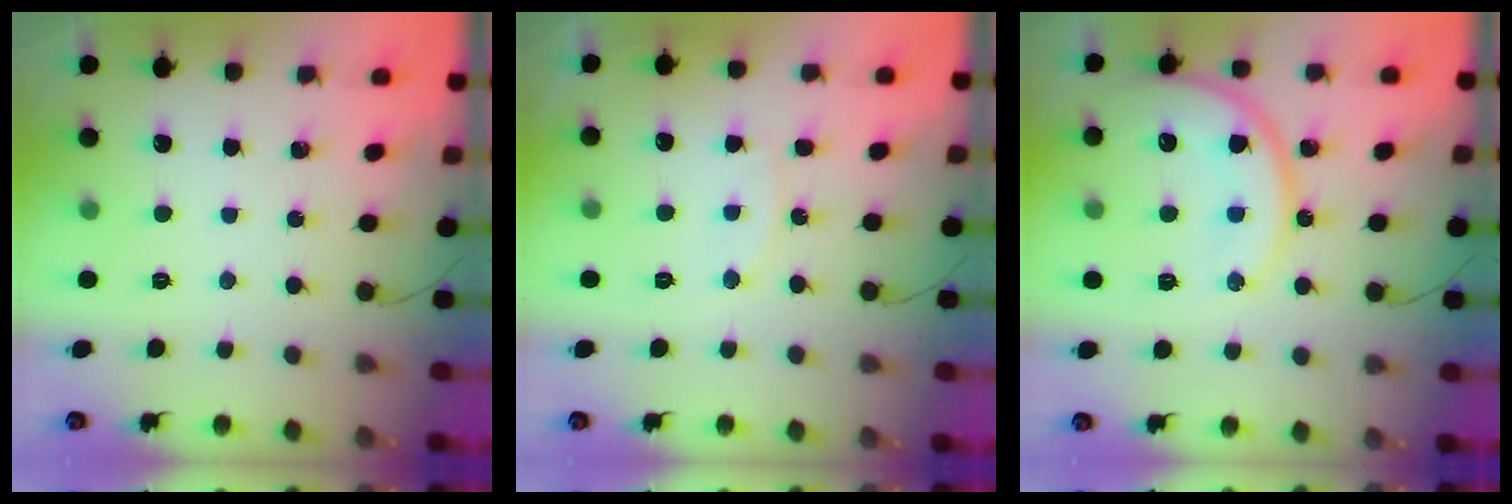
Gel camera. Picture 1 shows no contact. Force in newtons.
{"total": 6.4, "press": 6.4, "slide": 0.3}
{"total": 15.1, "press": 15.0, "slide": 1.5}